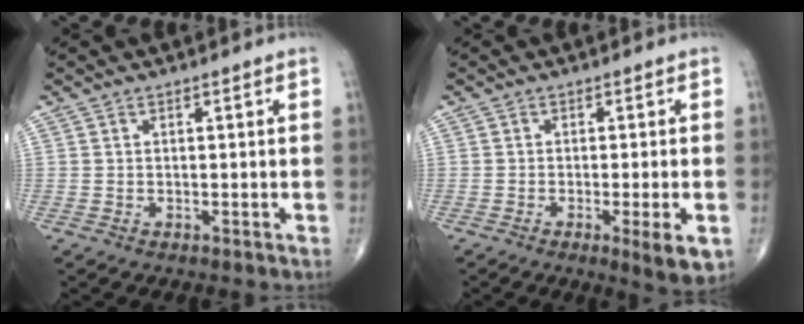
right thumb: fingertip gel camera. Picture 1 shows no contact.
{"total": 6.0, "force": [-2.0, 1.0, 5.6], "torque": [-0.078, -0.011, -0.027]}